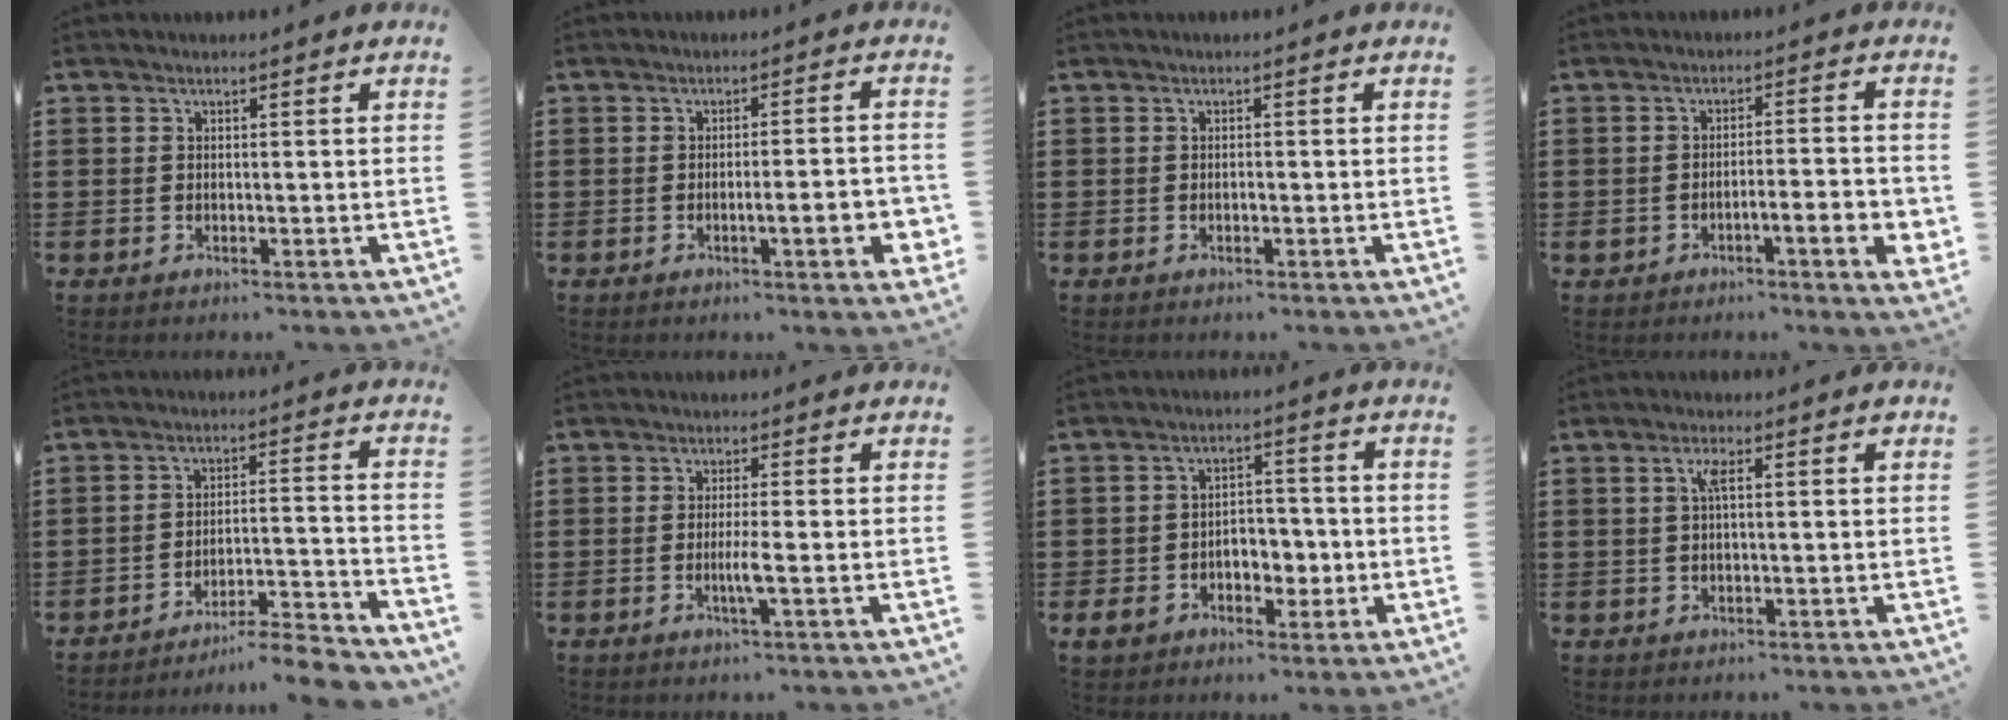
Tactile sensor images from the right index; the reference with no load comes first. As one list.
[{"total": 5.8, "force": [-1.6, 0.7, 5.5], "torque": [-0.079, -0.012, -0.025]}, {"total": 0.6, "force": [-0.3, 0.2, 0.6], "torque": [-0.013, -0.004, -0.004]}, {"total": 5.3, "force": [-2.1, 1.2, 4.7], "torque": [-0.068, -0.008, -0.036]}, {"total": 6.7, "force": [-6.4, -0.1, 2.0], "torque": [-0.028, 0.001, -0.123]}, {"total": 2.9, "force": [-0.8, -0.2, 2.8], "torque": [-0.049, -0.007, -0.016]}, {"total": 5.3, "force": [-1.9, 3.8, 3.1], "torque": [-0.053, 0.010, -0.037]}, {"total": 2.6, "force": [0.7, 0.4, 2.5], "torque": [-0.043, 0.002, 0.008]}]